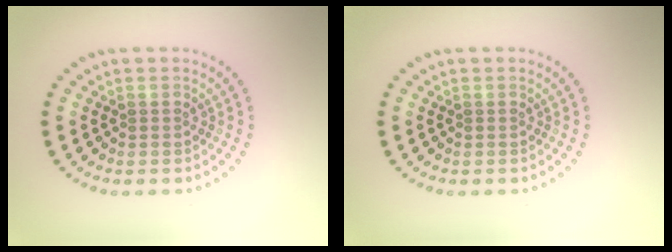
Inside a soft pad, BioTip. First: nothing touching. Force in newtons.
{"total": 0.0}